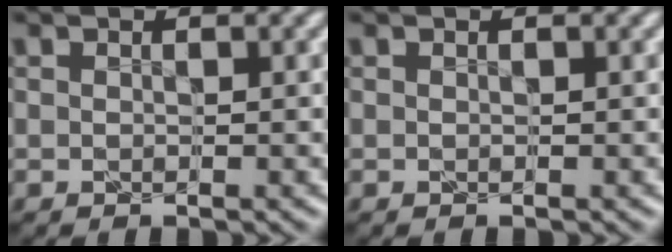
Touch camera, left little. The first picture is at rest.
{"total": 0.0}